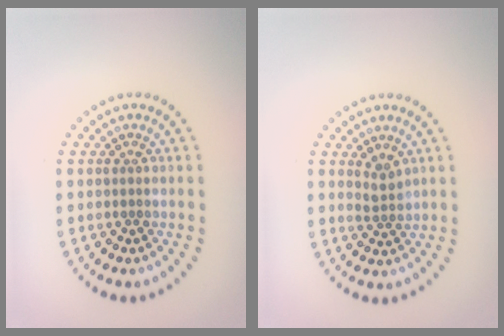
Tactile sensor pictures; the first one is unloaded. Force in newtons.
{"total": 1.6, "press": 1.3, "slide": 1.0}